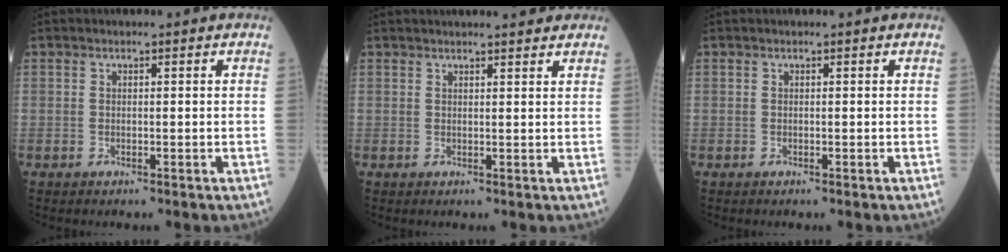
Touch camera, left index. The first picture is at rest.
{"total": 5.7, "force": [5.2, 0.7, 2.3], "torque": [-0.031, 0.017, 0.058]}
{"total": 0.0}